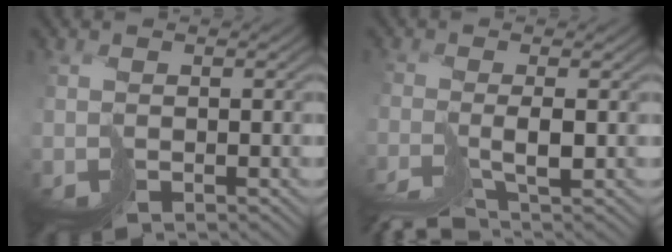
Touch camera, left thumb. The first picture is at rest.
{"total": 4.4, "force": [-3.6, -0.3, 2.5], "torque": [-0.030, -0.003, -0.066]}